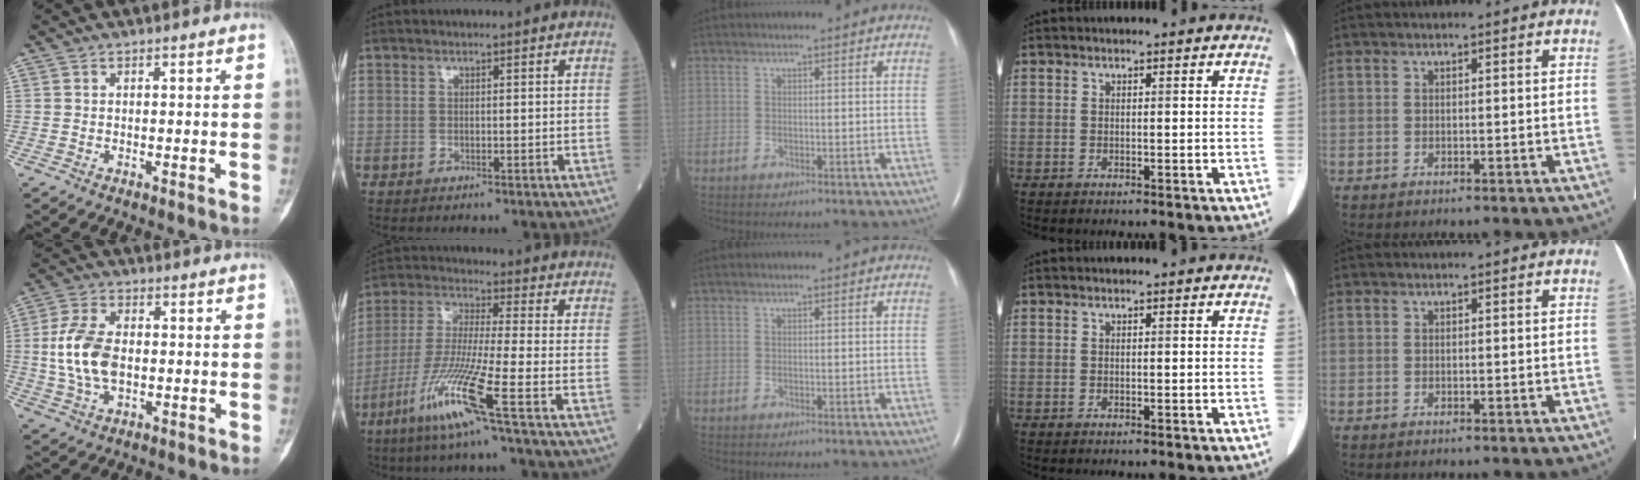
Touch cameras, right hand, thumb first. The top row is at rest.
{"thumb": {"total": 10.7, "force": [-0.4, 6.4, 8.6], "torque": [-0.174, 0.009, -0.009]}, "index": {"total": 11.6, "force": [-6.0, -1.5, 9.8], "torque": [-0.199, -0.025, -0.123]}}